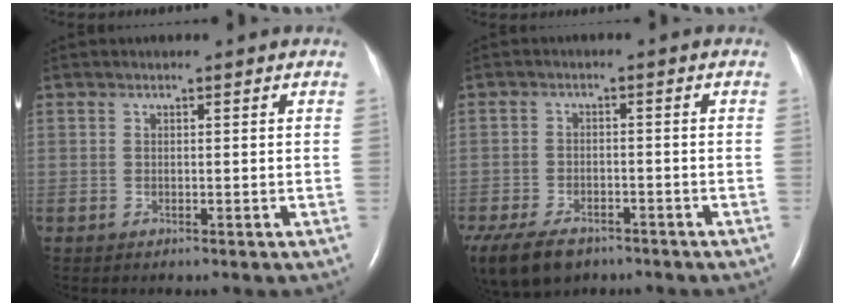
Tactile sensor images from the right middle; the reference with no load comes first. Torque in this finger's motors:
{"motor_torque": [0.55, -0.53, 0.08, 0.04]}